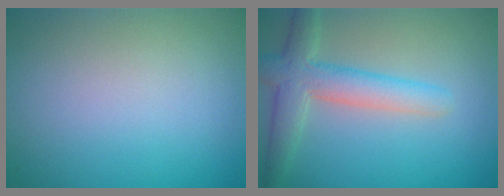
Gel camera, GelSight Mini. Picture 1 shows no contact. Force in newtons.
{"total": 4.6, "press": 4.5, "slide": 0.4}